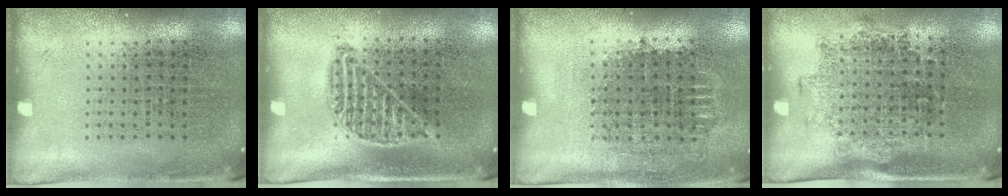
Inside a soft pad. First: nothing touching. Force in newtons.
{"total": 0.9, "press": 0.9, "slide": 0.4}
{"total": 0.7, "press": 0.7, "slide": 0.2}
{"total": 1.4, "press": 1.1, "slide": 0.8}